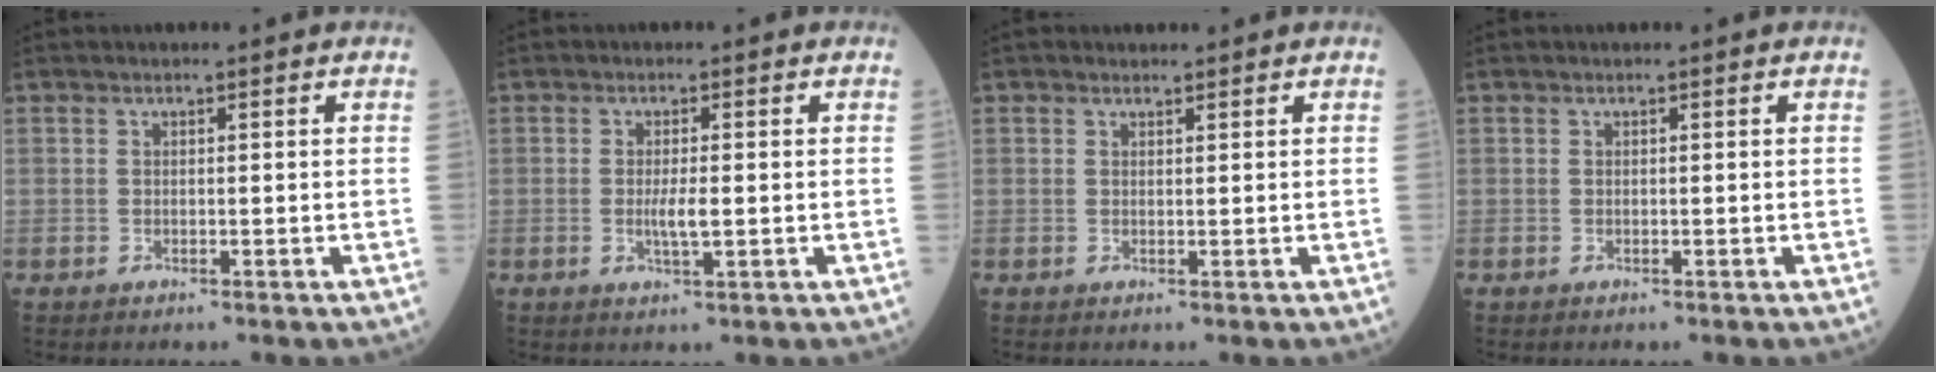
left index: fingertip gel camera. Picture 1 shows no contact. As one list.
[{"total": 2.6, "force": [-0.2, 0.3, 2.6], "torque": [-0.054, -0.005, -0.002]}, {"total": 0.8, "force": [0.8, 0.3, 0.0], "torque": [-0.009, -0.001, 0.012]}, {"total": 0.0}]